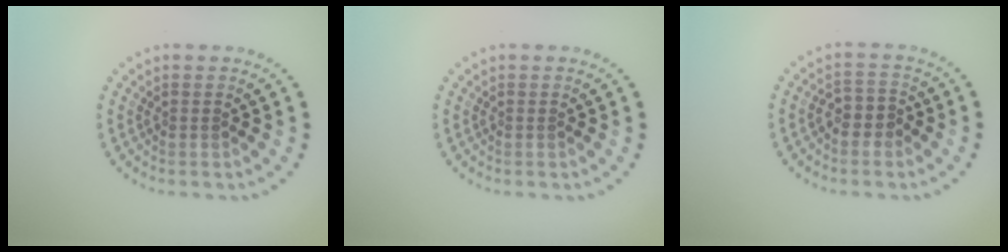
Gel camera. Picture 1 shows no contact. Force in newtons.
{"total": 0.0}
{"total": 2.1, "press": 1.9, "slide": 0.9}